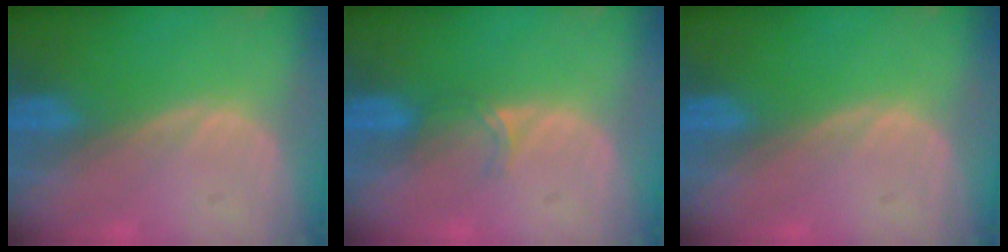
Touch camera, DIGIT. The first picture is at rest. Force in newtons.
{"total": 1.9, "press": 1.5, "slide": 1.2}
{"total": 0.0}